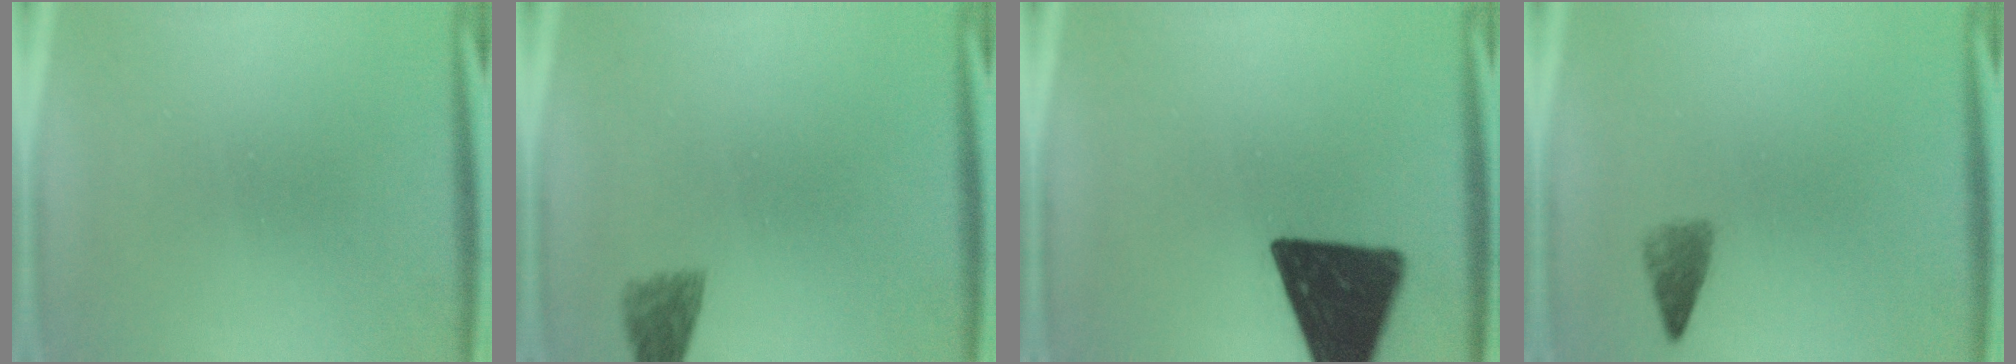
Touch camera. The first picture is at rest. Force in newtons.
{"total": 2.0}
{"total": 18.5}
{"total": 2.2}